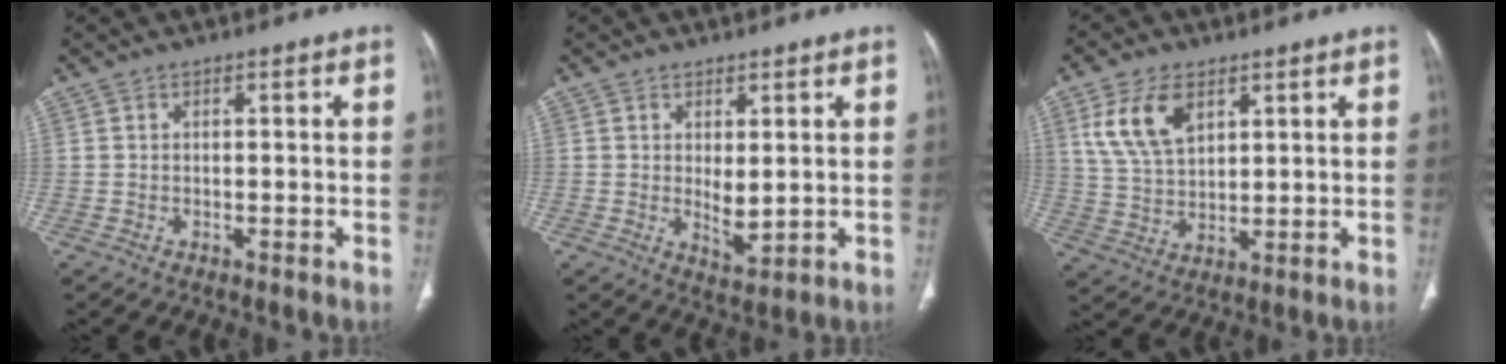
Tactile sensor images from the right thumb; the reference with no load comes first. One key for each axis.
{"total": 4.0, "fx": 0.5, "fy": 1.9, "fz": 3.5, "tx": -0.052, "ty": -0.016, "tz": 0.018}
{"total": 10.3, "fx": 4.8, "fy": 5.9, "fz": 7.0, "tx": -0.127, "ty": -0.014, "tz": 0.099}